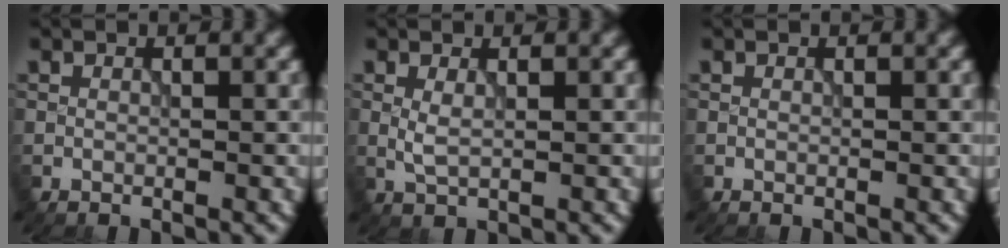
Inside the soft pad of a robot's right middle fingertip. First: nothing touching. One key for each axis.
{"total": 1.4, "fx": 0.3, "fy": 0.4, "fz": 1.2, "tx": -0.033, "ty": -0.001, "tz": 0.008}
{"total": 0.0}